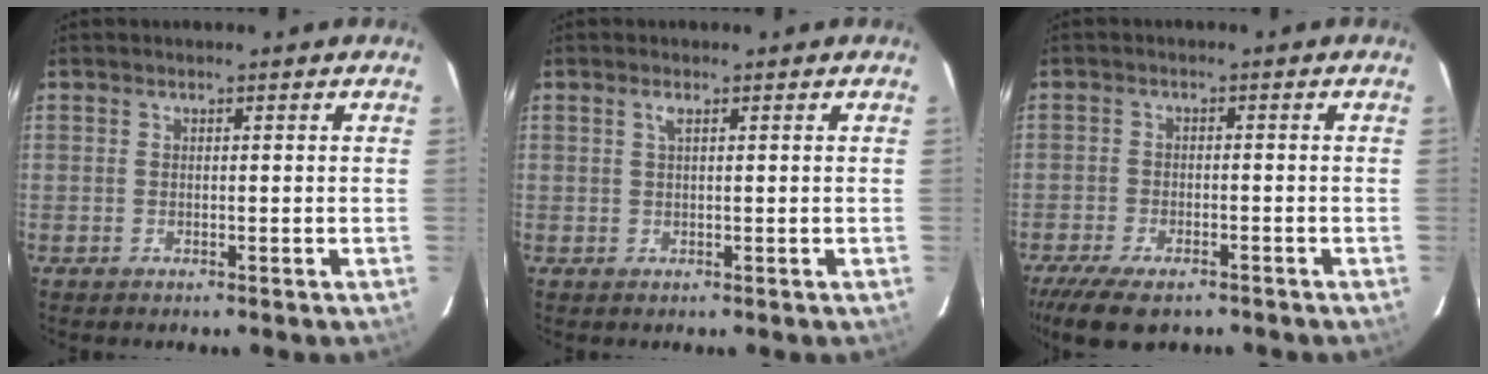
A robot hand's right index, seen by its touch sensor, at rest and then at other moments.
{"total": 1.0, "force": [0.5, 0.1, 0.9], "torque": [-0.019, 0.004, 0.009]}
{"total": 10.3, "force": [-7.7, 3.9, 5.6], "torque": [-0.135, -0.027, -0.132]}